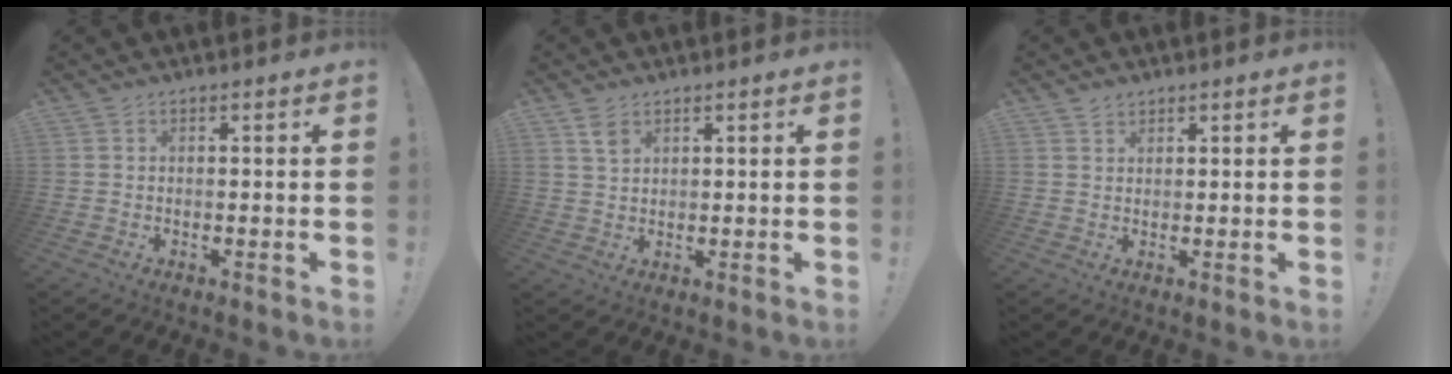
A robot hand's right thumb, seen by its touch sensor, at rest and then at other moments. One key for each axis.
{"total": 3.1, "fx": 1.9, "fy": 1.7, "fz": 1.8, "tx": -0.018, "ty": -0.011, "tz": 0.033}
{"total": 1.8, "fx": 1.5, "fy": 1.0, "fz": 0.4, "tx": -0.004, "ty": -0.007, "tz": 0.028}